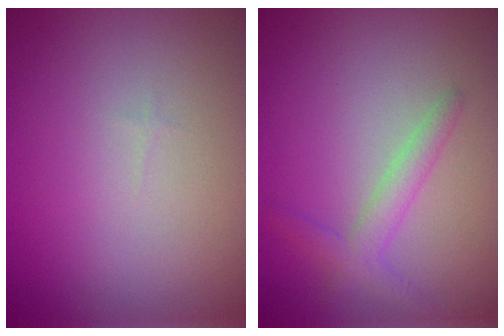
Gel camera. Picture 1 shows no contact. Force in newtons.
{"total": 2.2, "press": 2.2, "slide": 0.1}